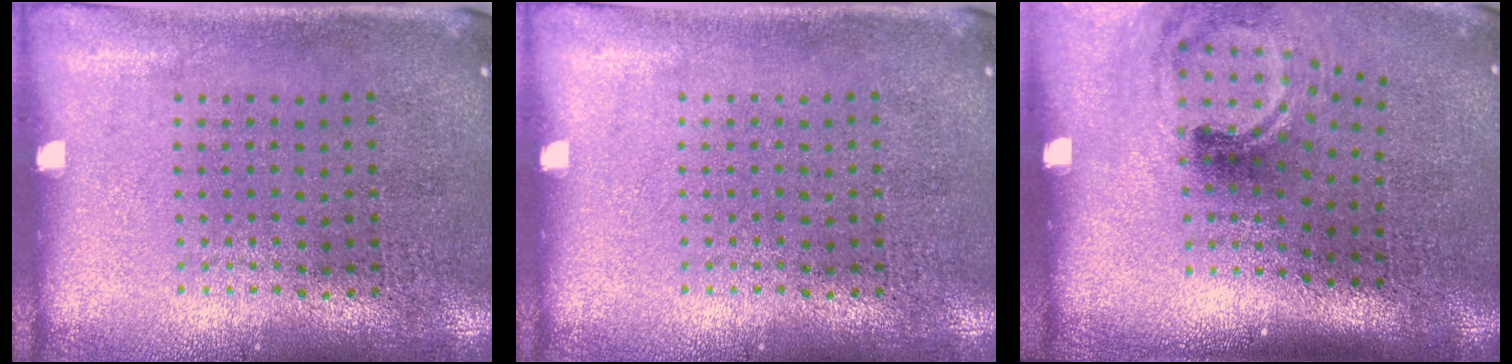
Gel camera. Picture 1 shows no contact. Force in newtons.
{"total": 0.0}
{"total": 1.9, "press": 1.2, "slide": 1.5}